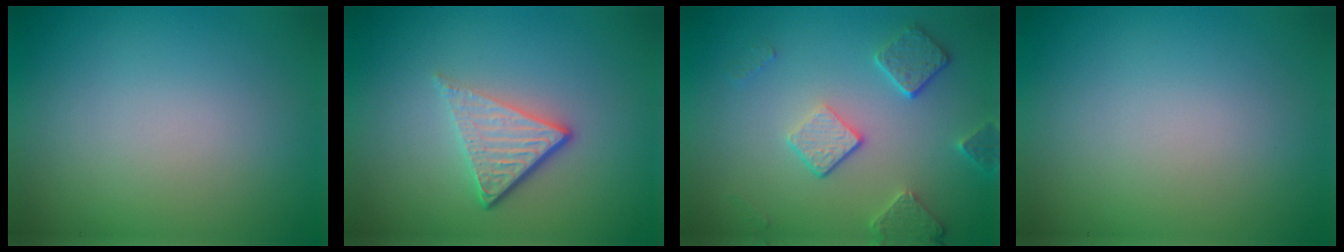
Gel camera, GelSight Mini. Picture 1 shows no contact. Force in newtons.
{"total": 4.2, "press": 2.7, "slide": 3.2}
{"total": 4.0, "press": 3.2, "slide": 2.5}
{"total": 0.0}